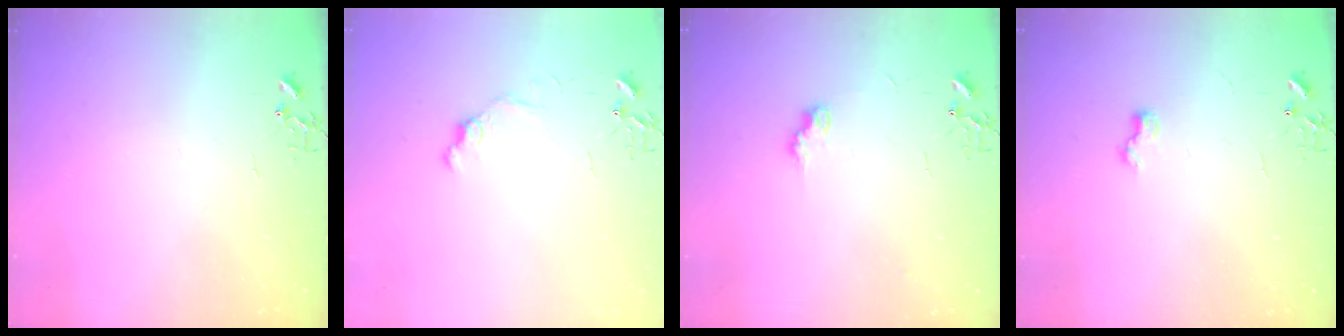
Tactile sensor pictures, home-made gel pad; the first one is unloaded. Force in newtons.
{"total": 8.2, "press": 8.2, "slide": 0.8}
{"total": 7.4, "press": 7.3, "slide": 0.3}
{"total": 6.5, "press": 6.4, "slide": 0.6}